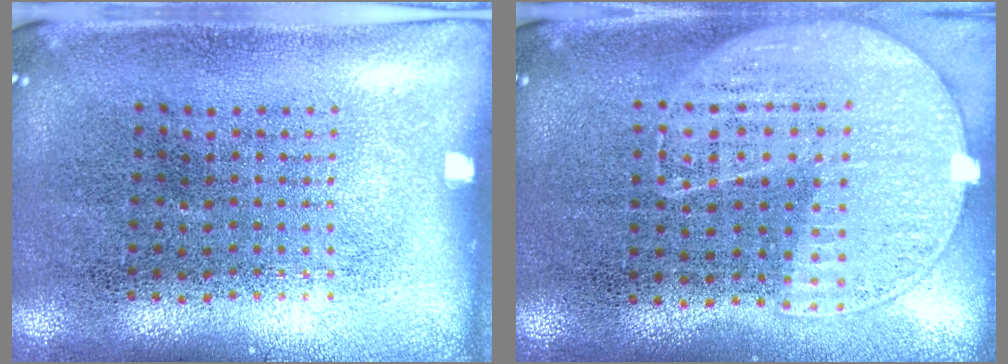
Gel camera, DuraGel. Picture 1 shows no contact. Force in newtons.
{"total": 1.1, "press": 1.0, "slide": 0.6}